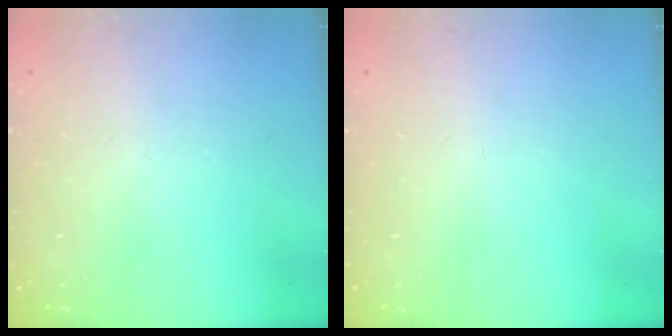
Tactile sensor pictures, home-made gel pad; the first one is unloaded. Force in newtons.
{"total": 0.0}